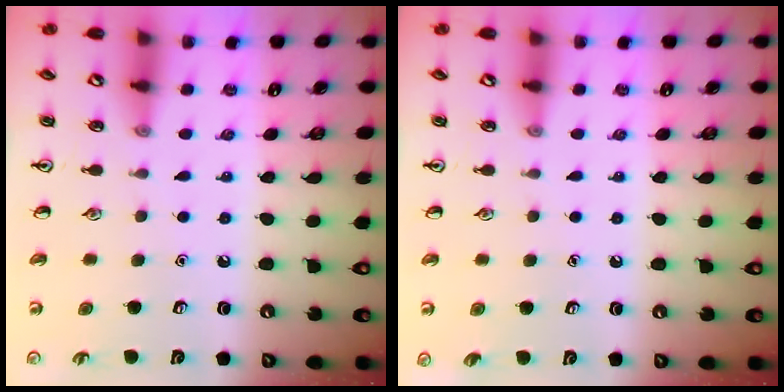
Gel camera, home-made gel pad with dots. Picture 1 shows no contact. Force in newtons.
{"total": 0.0}